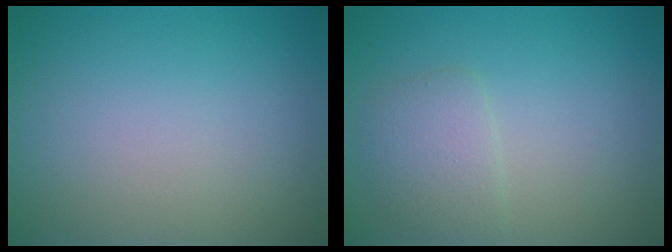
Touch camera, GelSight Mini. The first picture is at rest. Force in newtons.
{"total": 2.4, "press": 2.4, "slide": 0.0}